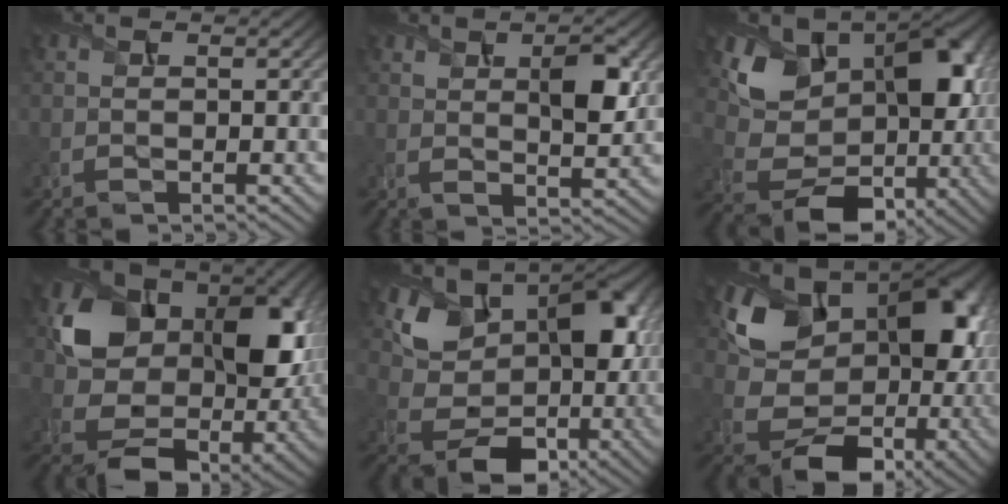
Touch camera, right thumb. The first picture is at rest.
{"total": 6.0, "force": [2.3, 2.6, 4.9], "torque": [-0.084, -0.004, 0.043]}
{"total": 13.4, "force": [2.2, 9.9, 8.8], "torque": [-0.141, -0.017, 0.052]}
{"total": 16.5, "force": [2.7, 12.2, 10.7], "torque": [-0.196, -0.021, 0.061]}
{"total": 11.6, "force": [2.0, 8.6, 7.5], "torque": [-0.120, -0.014, 0.043]}
{"total": 15.5, "force": [2.2, 11.5, 10.1], "torque": [-0.153, -0.018, 0.053]}